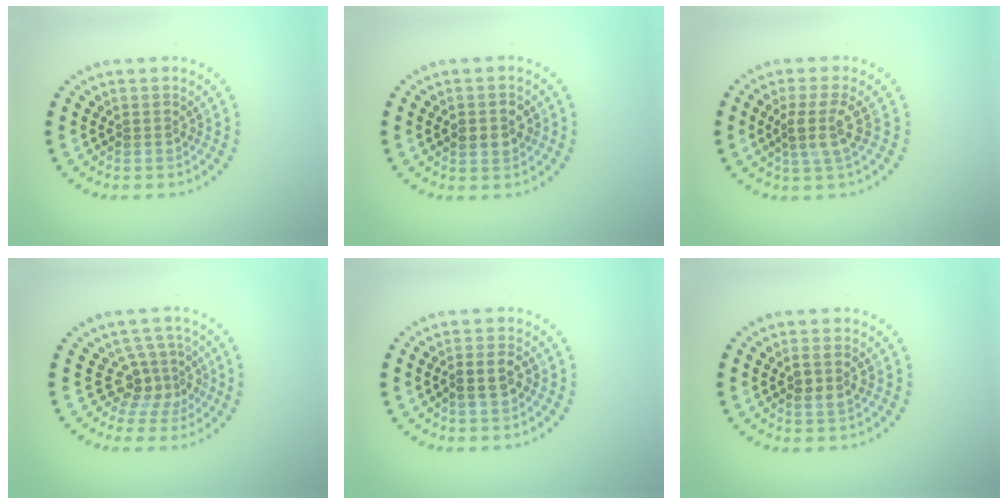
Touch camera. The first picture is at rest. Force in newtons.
{"total": 2.8, "press": 2.8, "slide": 0.3}
{"total": 2.9, "press": 2.4, "slide": 1.7}
{"total": 3.3, "press": 2.4, "slide": 2.2}
{"total": 2.3, "press": 2.2, "slide": 0.7}
{"total": 1.8, "press": 1.7, "slide": 0.7}